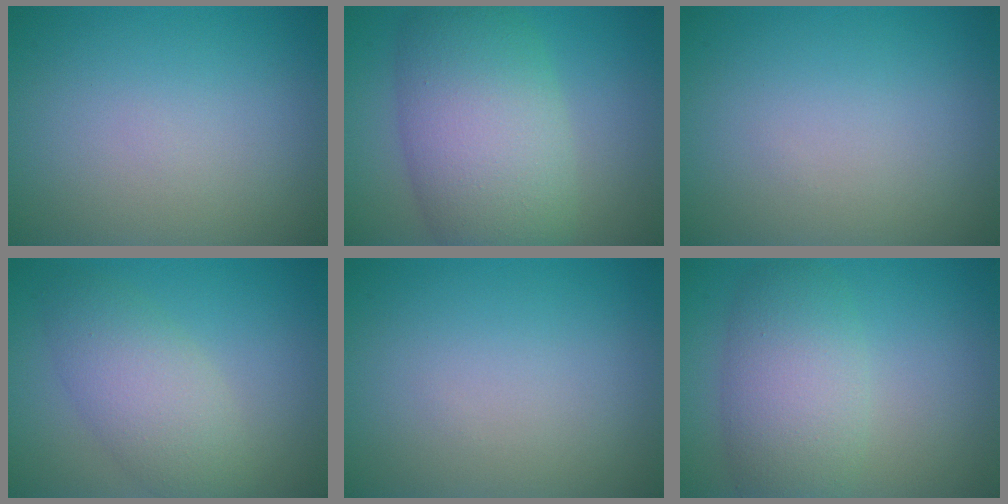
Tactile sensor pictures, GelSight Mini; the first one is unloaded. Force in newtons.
{"total": 9.5, "press": 9.5, "slide": 0.3}
{"total": 0.0}
{"total": 4.6, "press": 4.6, "slide": 0.3}
{"total": 0.0}
{"total": 5.6, "press": 5.6, "slide": 0.4}